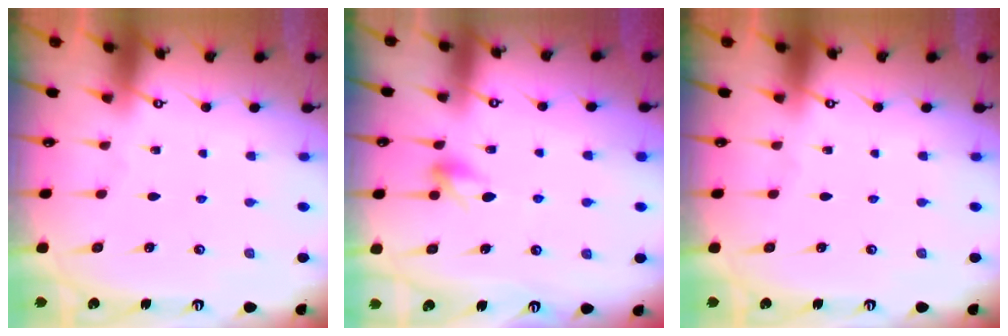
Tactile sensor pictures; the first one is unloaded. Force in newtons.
{"total": 5.5, "press": 5.4, "slide": 1.1}
{"total": 0.0}